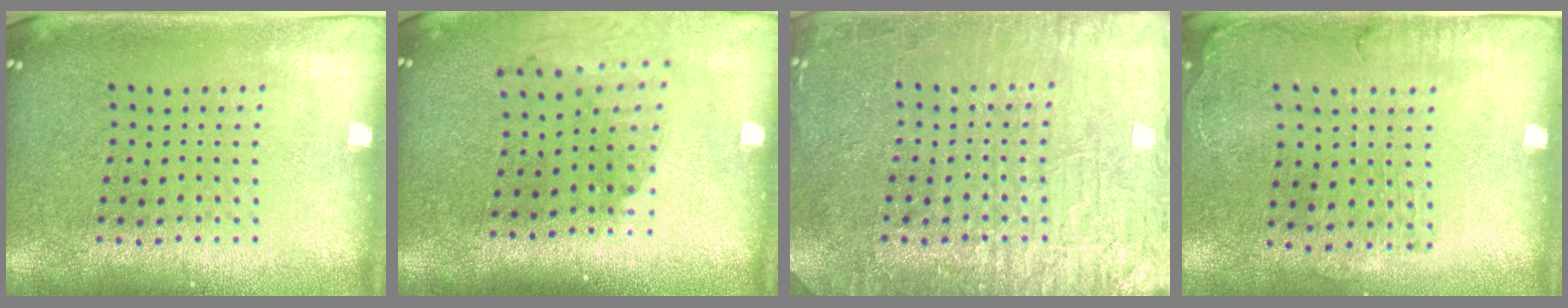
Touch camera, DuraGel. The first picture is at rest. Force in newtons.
{"total": 2.0, "press": 1.5, "slide": 1.4}
{"total": 7.0, "press": 6.9, "slide": 1.0}
{"total": 1.3, "press": 1.2, "slide": 0.5}